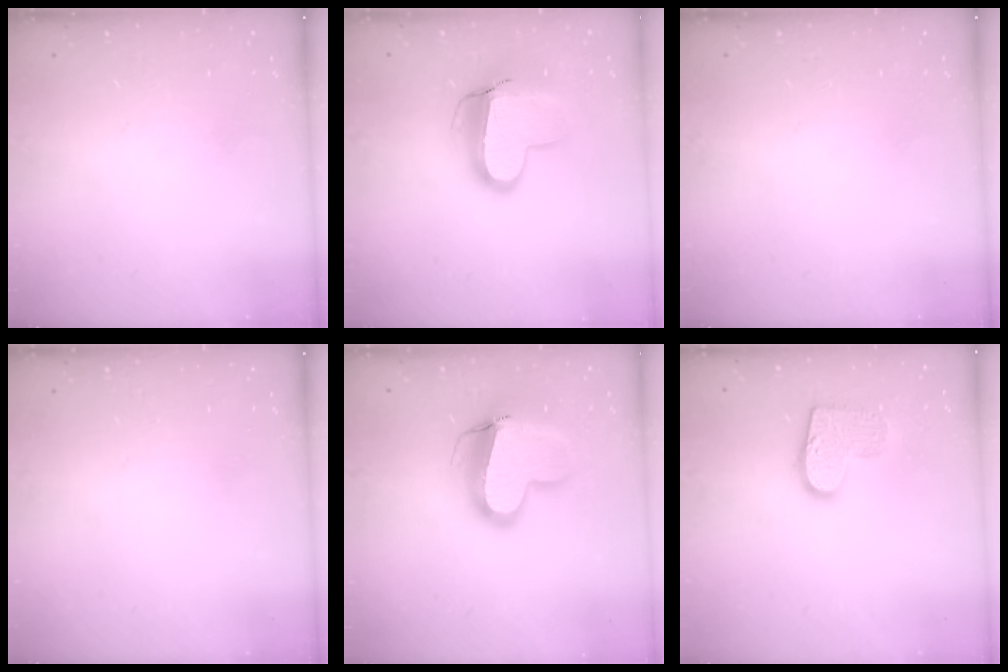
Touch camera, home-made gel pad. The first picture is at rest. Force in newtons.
{"total": 12.8, "press": 12.8, "slide": 1.3}
{"total": 0.0}
{"total": 0.0}
{"total": 16.2, "press": 16.0, "slide": 2.1}
{"total": 12.0, "press": 11.9, "slide": 0.7}